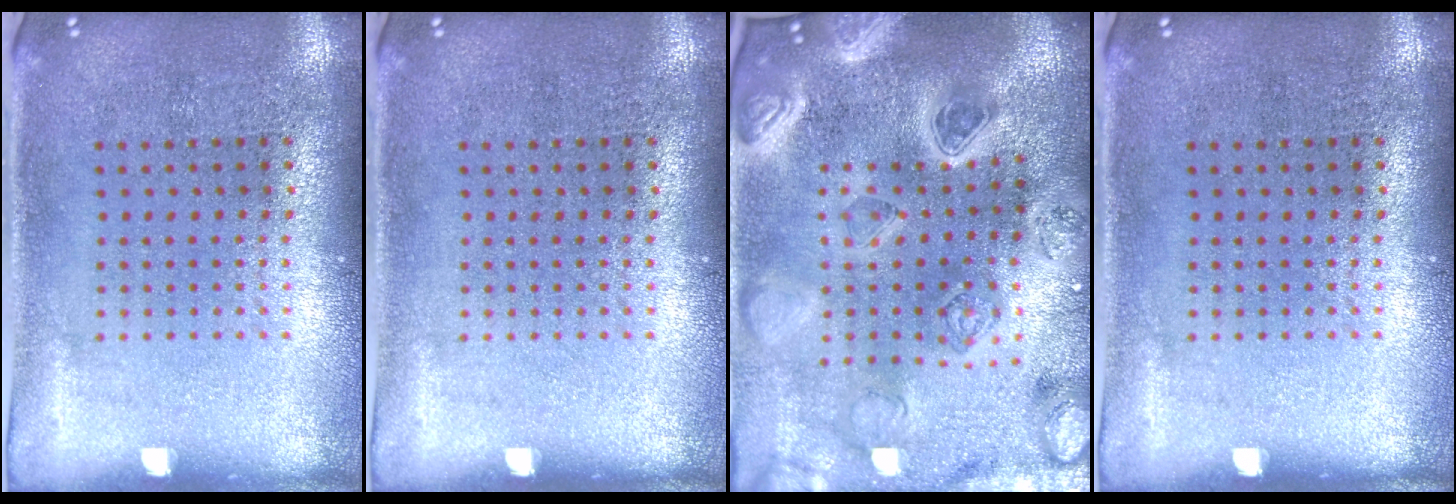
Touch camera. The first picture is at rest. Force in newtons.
{"total": 0.0}
{"total": 5.1, "press": 4.3, "slide": 2.8}
{"total": 0.0}